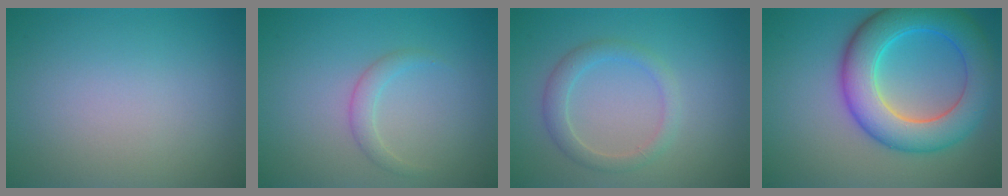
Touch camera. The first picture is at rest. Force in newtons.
{"total": 1.4, "press": 1.4, "slide": 0.1}
{"total": 2.3, "press": 2.3, "slide": 0.0}
{"total": 8.5, "press": 8.5, "slide": 0.4}